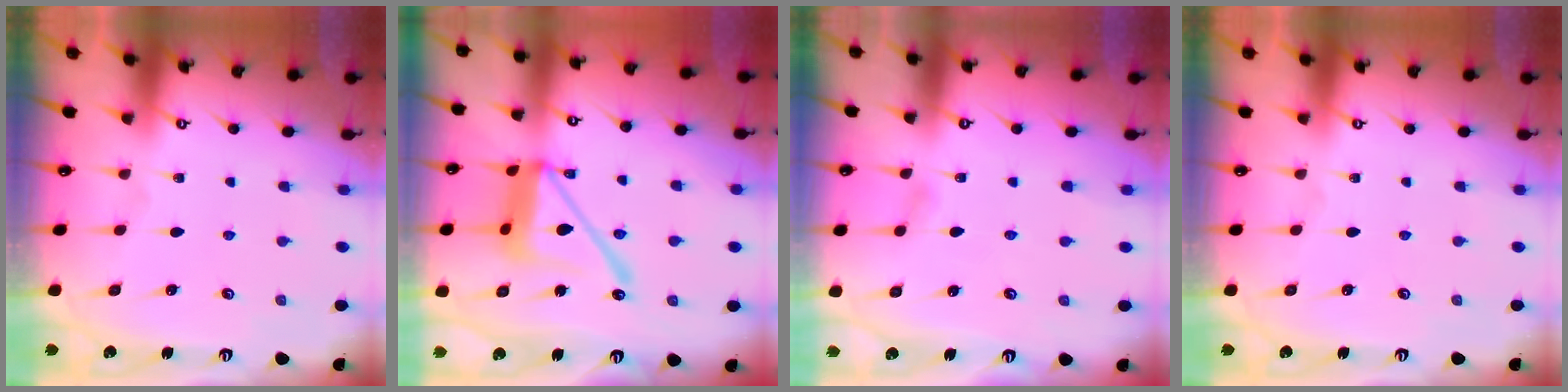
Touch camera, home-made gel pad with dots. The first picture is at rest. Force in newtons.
{"total": 15.9, "press": 15.8, "slide": 1.4}
{"total": 3.7, "press": 3.7, "slide": 0.4}
{"total": 0.0}